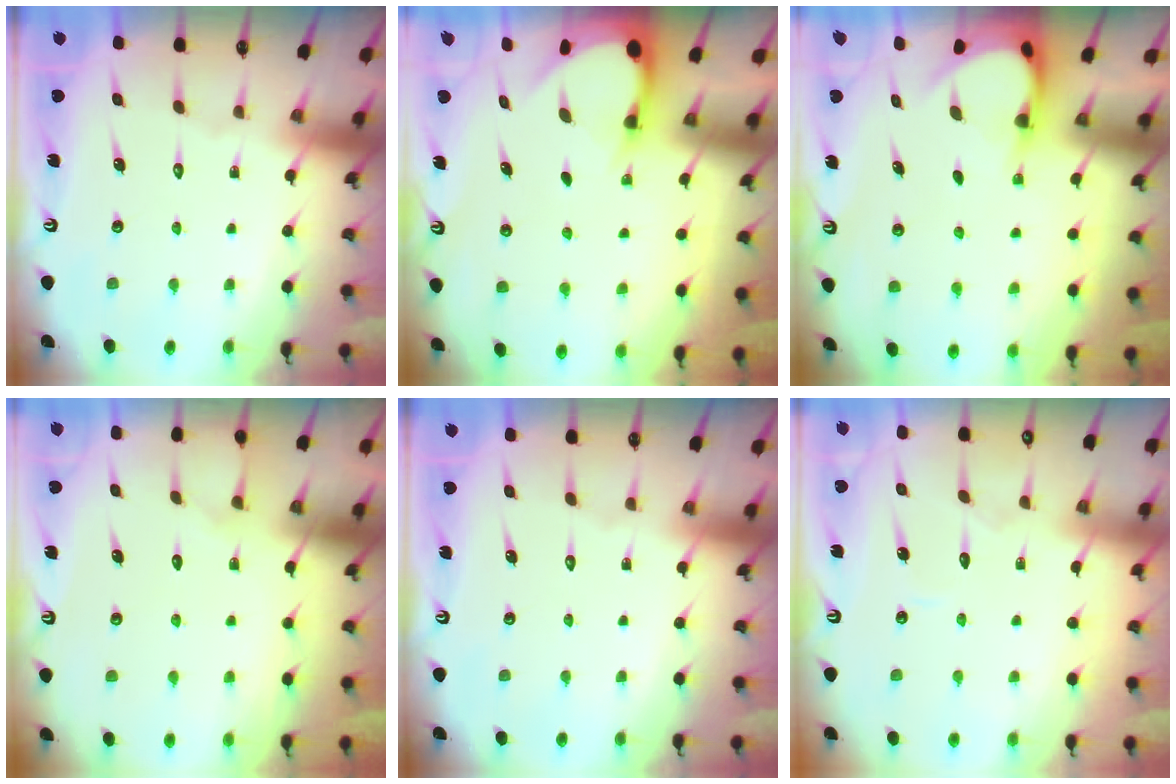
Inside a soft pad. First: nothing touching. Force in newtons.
{"total": 3.8, "press": 3.7, "slide": 0.5}
{"total": 3.8, "press": 3.8, "slide": 0.3}
{"total": 4.0, "press": 4.0, "slide": 0.4}
{"total": 0.0}
{"total": 2.7, "press": 2.7, "slide": 0.2}